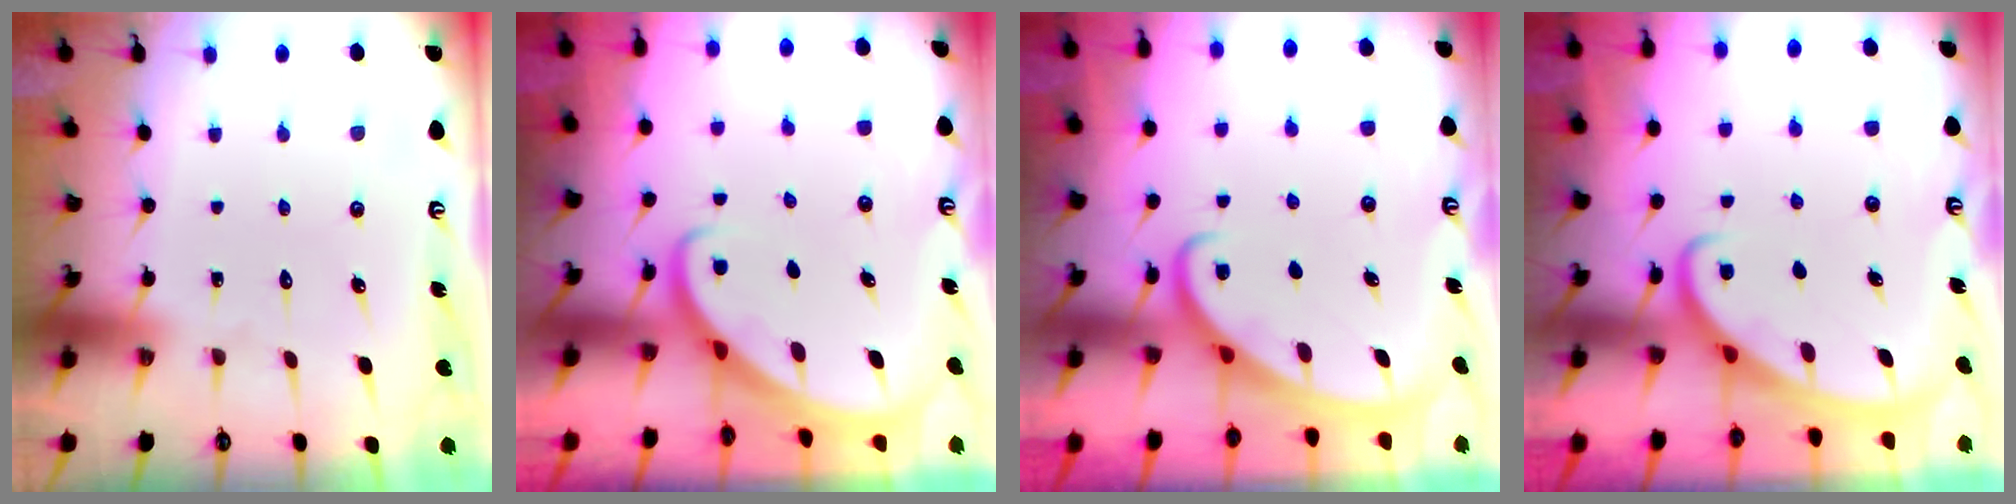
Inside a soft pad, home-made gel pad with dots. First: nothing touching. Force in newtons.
{"total": 2.2, "press": 2.2, "slide": 0.3}
{"total": 2.6, "press": 2.6, "slide": 0.4}
{"total": 2.5, "press": 2.5, "slide": 0.4}